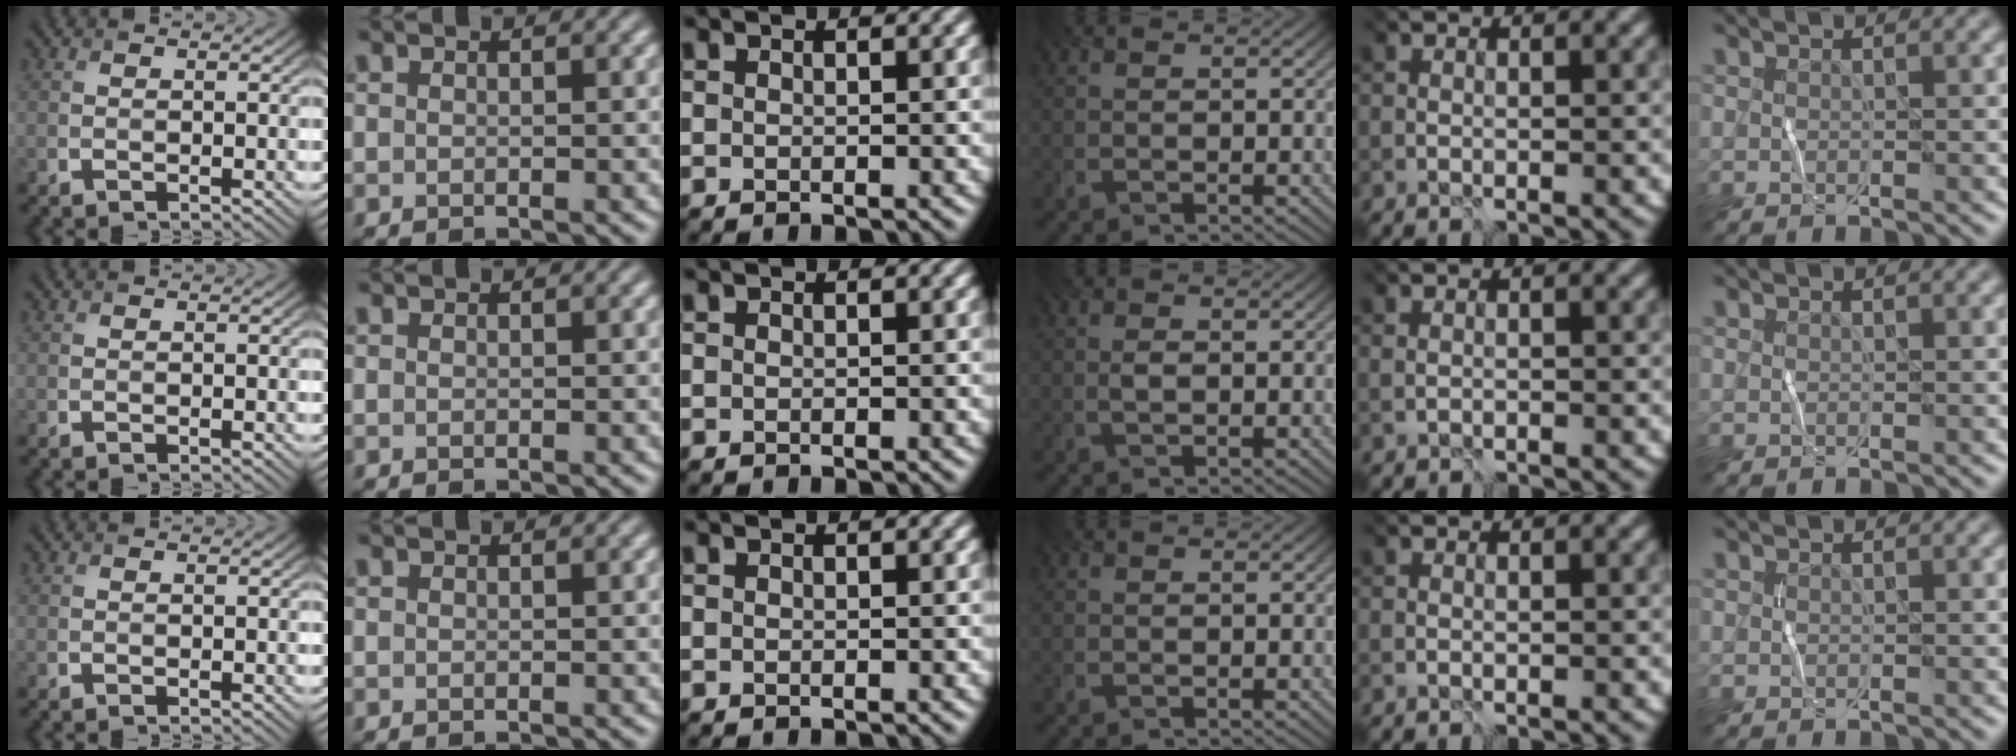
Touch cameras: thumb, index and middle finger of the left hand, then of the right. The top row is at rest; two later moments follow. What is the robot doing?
{"motion": "wrap", "object": "cellophane"}